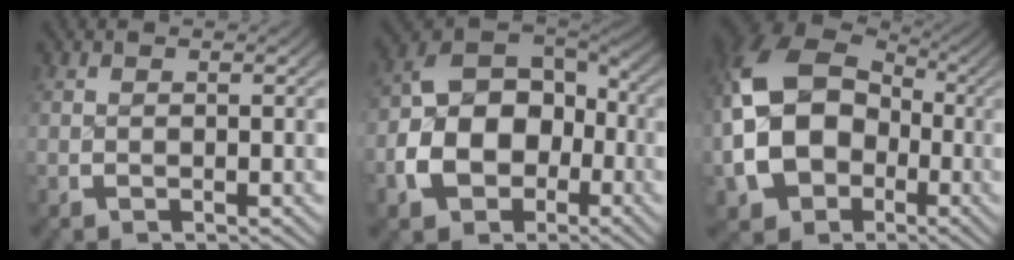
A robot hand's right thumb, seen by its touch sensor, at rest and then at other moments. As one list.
[{"total": 10.6, "force": [-2.4, 8.0, 6.5], "torque": [-0.148, -0.028, -0.032]}, {"total": 13.9, "force": [-1.1, 10.8, 8.8], "torque": [-0.222, -0.057, 0.003]}]